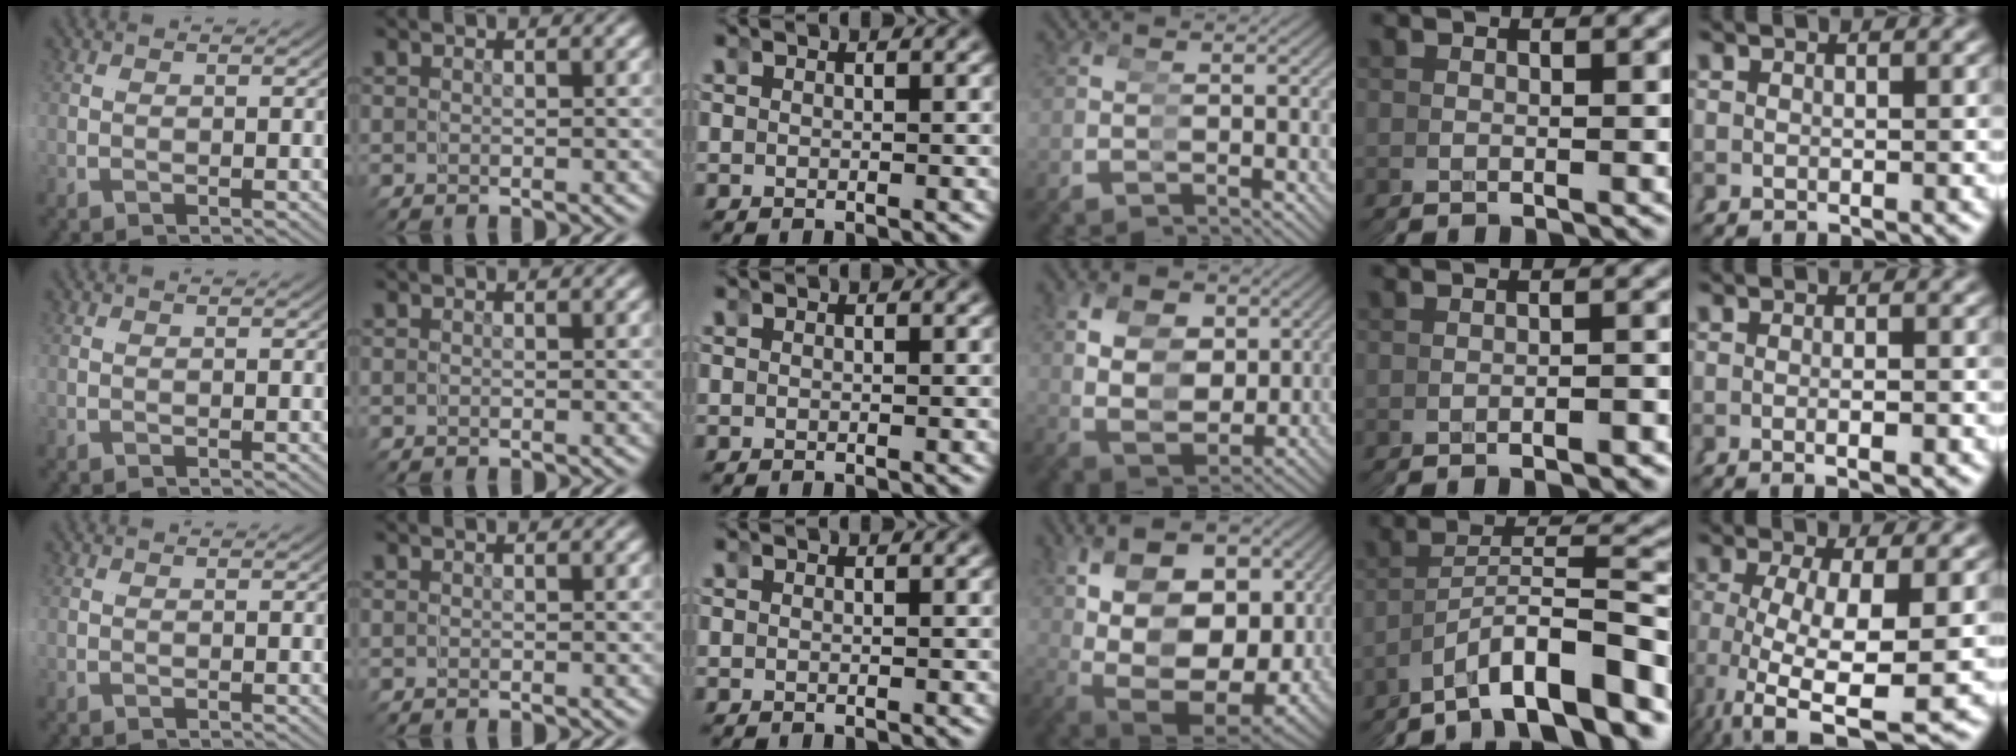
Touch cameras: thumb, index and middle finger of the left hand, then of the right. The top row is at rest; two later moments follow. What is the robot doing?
{"motion": "grasp_and_lifting", "object": "bandage"}